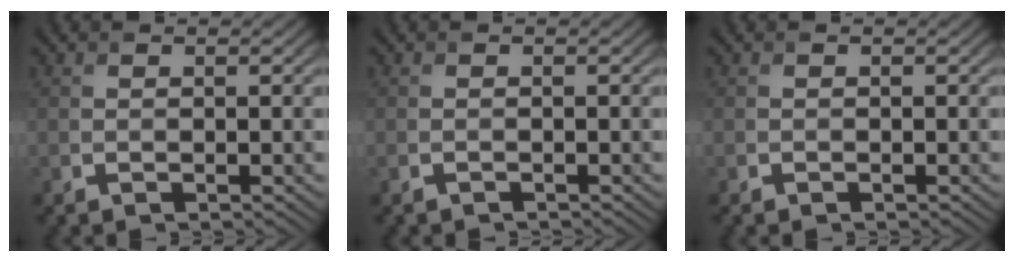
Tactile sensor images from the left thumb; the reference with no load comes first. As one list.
[{"total": 0.6, "force": [-0.6, 0.1, 0.0], "torque": [0.000, -0.004, -0.012]}, {"total": 0.0}]